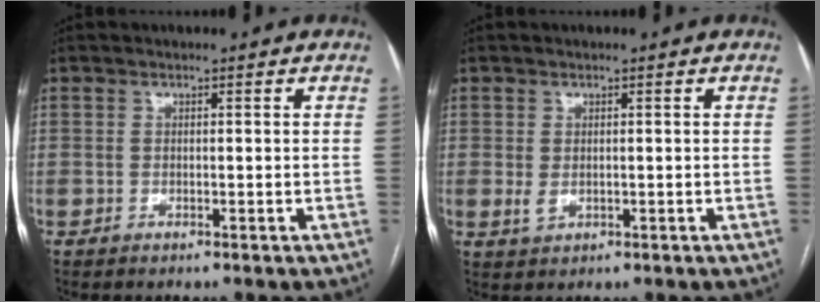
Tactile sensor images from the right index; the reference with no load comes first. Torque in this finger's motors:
{"motor_torque": [0.08, 0.02, 0.00, 0.01]}